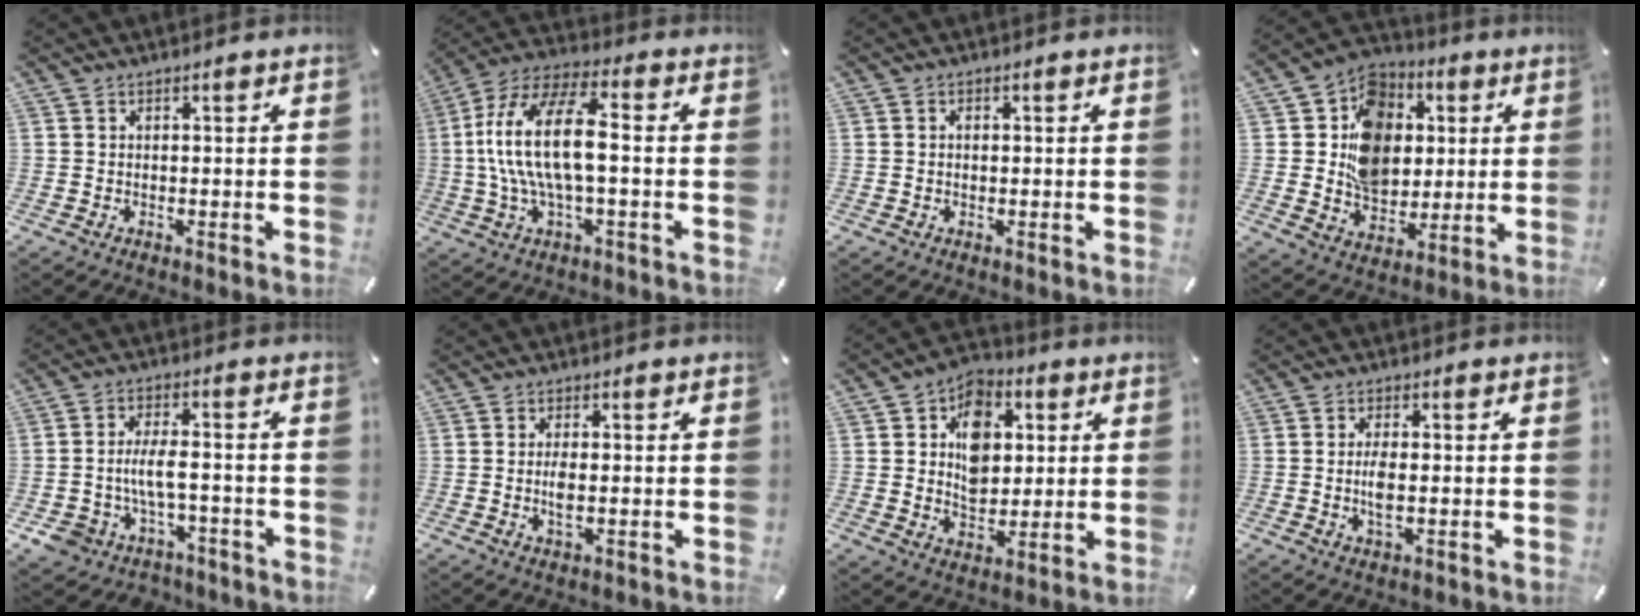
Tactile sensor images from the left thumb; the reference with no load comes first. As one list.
[{"total": 16.9, "force": [-0.4, 6.9, 15.4], "torque": [-0.316, 0.003, -0.014]}, {"total": 1.0, "force": [0.1, 0.7, 0.7], "torque": [-0.015, 0.003, 0.000]}, {"total": 14.2, "force": [1.1, 12.2, 7.2], "torque": [-0.121, 0.008, 0.025]}, {"total": 8.0, "force": [-2.3, 5.1, 5.7], "torque": [-0.131, 0.005, -0.043]}, {"total": 3.1, "force": [-0.1, 1.1, 2.9], "torque": [-0.055, -0.007, -0.006]}, {"total": 10.8, "force": [1.9, 8.8, 6.1], "torque": [-0.090, 0.009, 0.037]}, {"total": 4.2, "force": [-0.2, 1.5, 3.9], "torque": [-0.086, -0.005, -0.009]}]